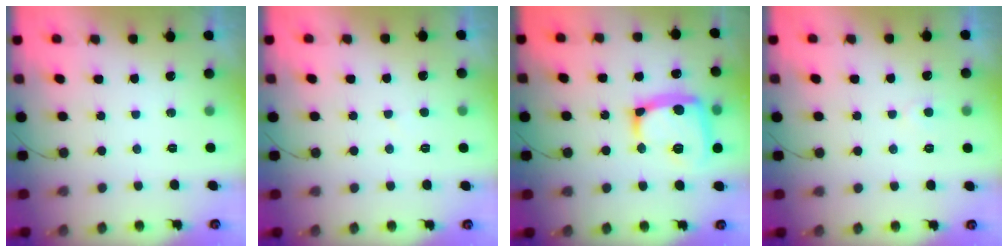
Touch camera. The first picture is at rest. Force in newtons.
{"total": 2.0, "press": 2.0, "slide": 0.3}
{"total": 17.8, "press": 17.7, "slide": 1.6}
{"total": 3.2, "press": 3.2, "slide": 0.3}